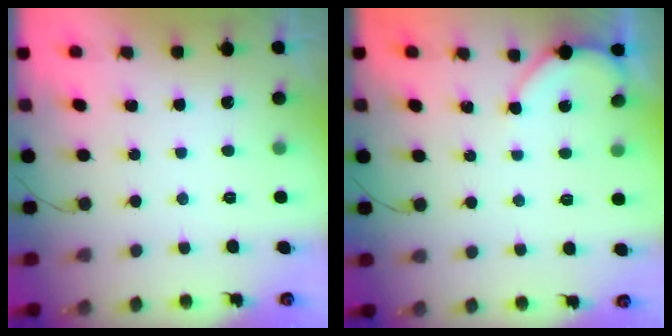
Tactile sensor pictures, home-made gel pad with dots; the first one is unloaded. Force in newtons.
{"total": 3.5, "press": 3.5, "slide": 0.4}